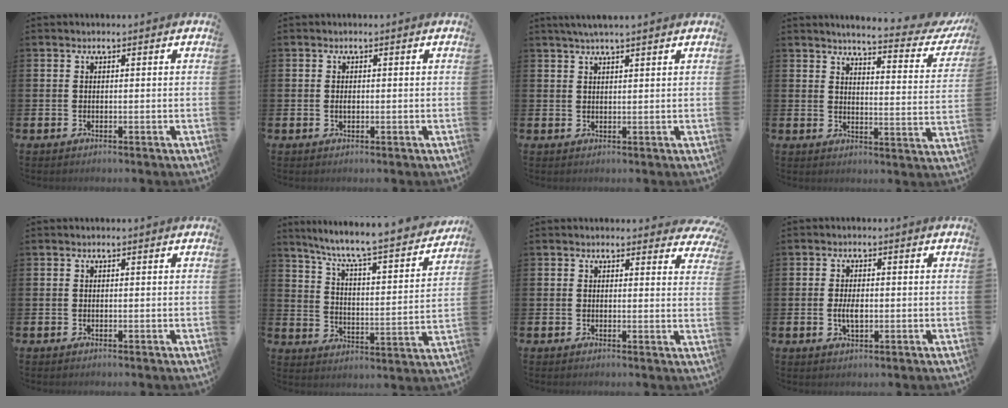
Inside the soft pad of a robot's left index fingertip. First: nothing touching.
{"total": 0.8, "force": [0.0, 0.4, 0.6], "torque": [-0.005, -0.001, -0.003]}
{"total": 2.4, "force": [2.1, -0.1, 1.1], "torque": [-0.018, -0.003, 0.037]}
{"total": 4.7, "force": [4.4, 0.5, 1.7], "torque": [-0.035, -0.044, 0.065]}
{"total": 0.0}
{"total": 7.6, "force": [6.9, 0.4, 3.3], "torque": [-0.088, -0.060, 0.109]}
{"total": 1.9, "force": [1.7, 0.7, 0.2], "torque": [0.002, -0.005, 0.029]}
{"total": 2.9, "force": [-0.2, 1.5, 2.5], "torque": [-0.031, -0.003, -0.007]}